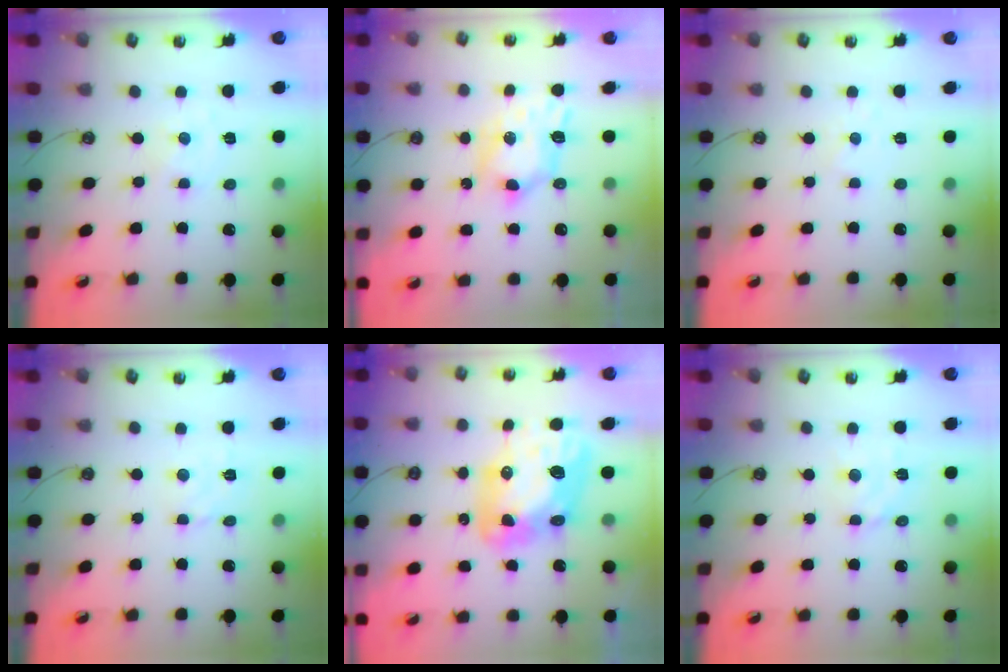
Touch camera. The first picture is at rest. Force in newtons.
{"total": 8.0, "press": 8.0, "slide": 0.6}
{"total": 2.8, "press": 2.8, "slide": 0.3}
{"total": 2.8, "press": 2.8, "slide": 0.4}
{"total": 14.9, "press": 14.8, "slide": 1.5}
{"total": 5.2, "press": 5.2, "slide": 0.3}